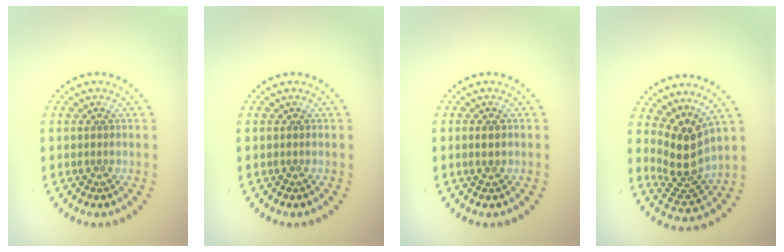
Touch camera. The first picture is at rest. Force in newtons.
{"total": 0.0}
{"total": 1.7, "press": 1.7, "slide": 0.1}
{"total": 4.2, "press": 3.1, "slide": 2.9}